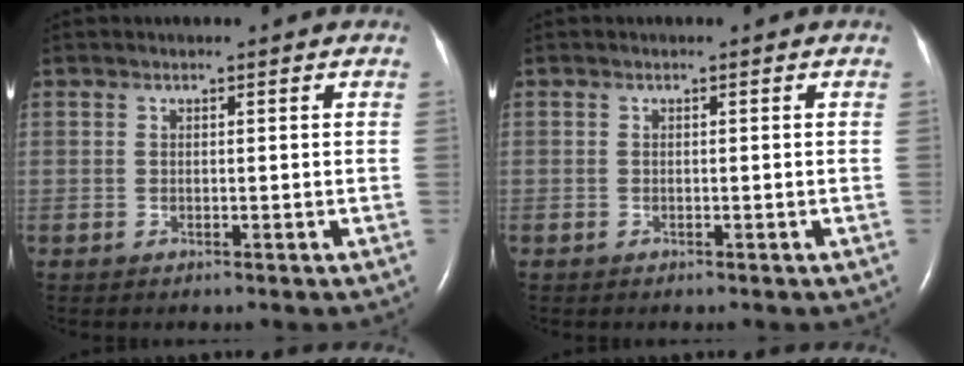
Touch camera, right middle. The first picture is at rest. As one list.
[{"total": 0.0}]